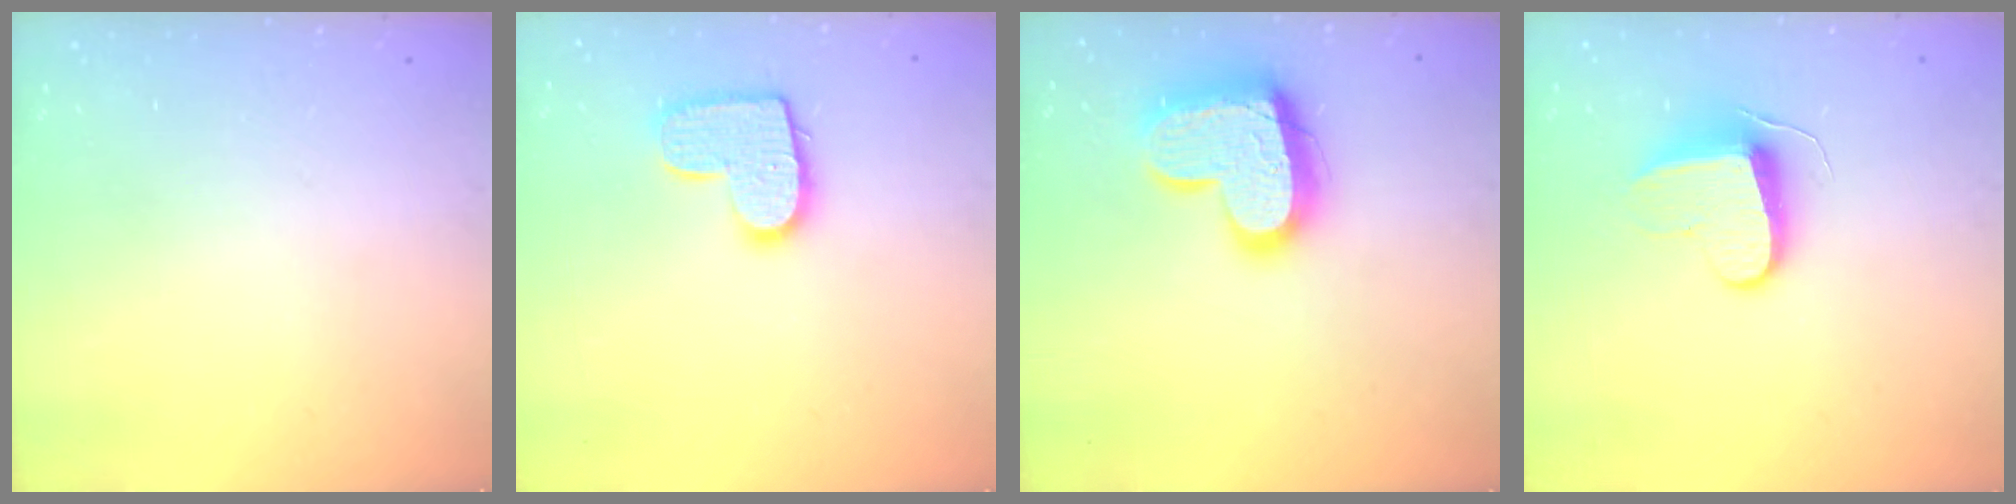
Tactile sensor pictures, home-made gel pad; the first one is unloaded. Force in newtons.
{"total": 12.0, "press": 12.0, "slide": 0.8}
{"total": 17.5, "press": 17.4, "slide": 1.3}
{"total": 9.9, "press": 9.9, "slide": 0.3}